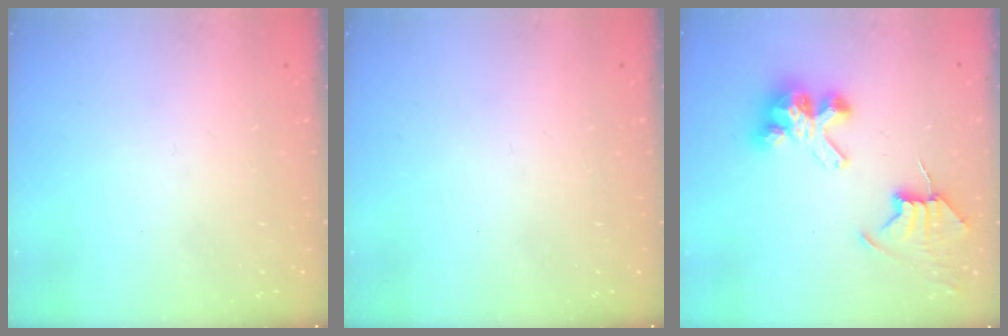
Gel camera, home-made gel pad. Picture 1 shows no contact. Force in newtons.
{"total": 0.0}
{"total": 9.4, "press": 9.4, "slide": 0.7}